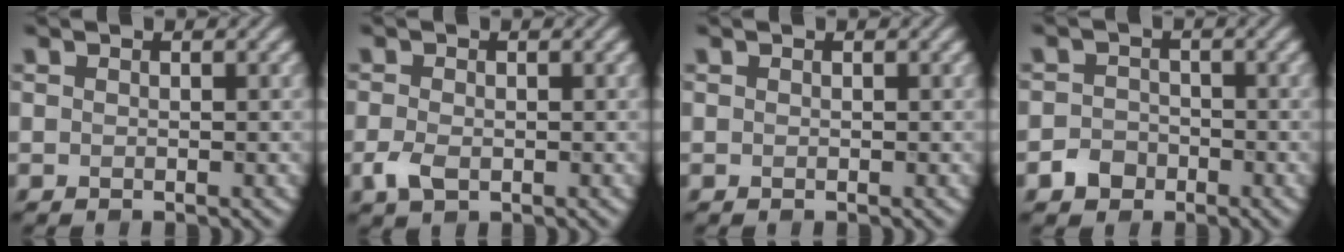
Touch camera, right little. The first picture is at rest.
{"total": 2.4, "force": [-0.9, 1.5, 1.6], "torque": [-0.039, 0.000, -0.017]}
{"total": 0.0}
{"total": 2.4, "force": [-1.6, 1.6, 0.5], "torque": [0.000, 0.007, -0.031]}